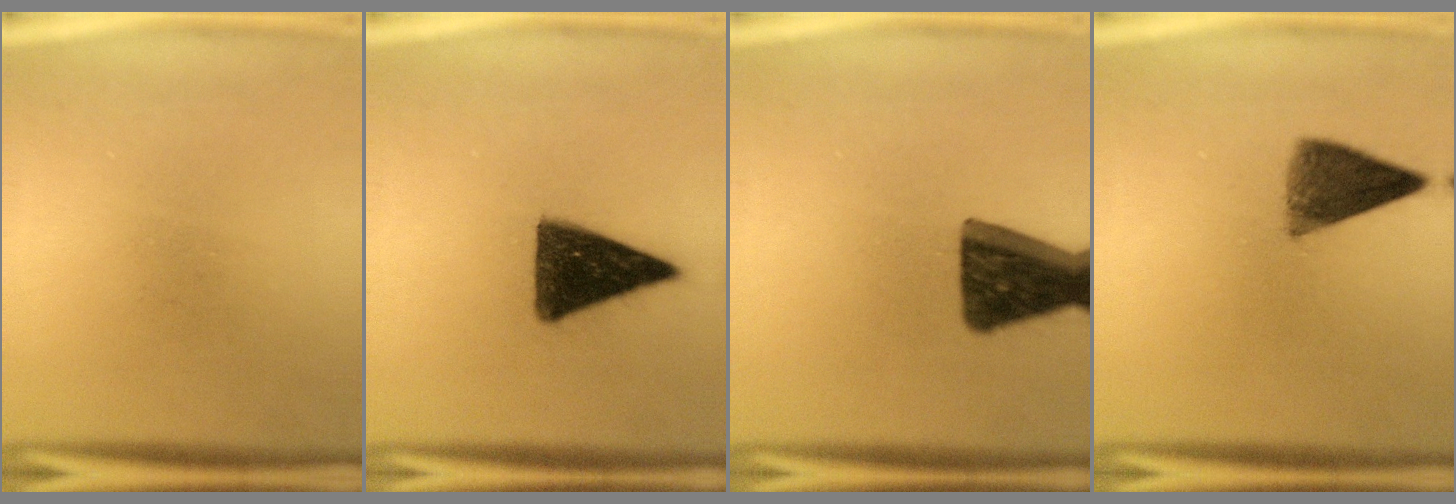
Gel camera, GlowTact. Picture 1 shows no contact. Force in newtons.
{"total": 13.3}
{"total": 14.1}
{"total": 6.8}